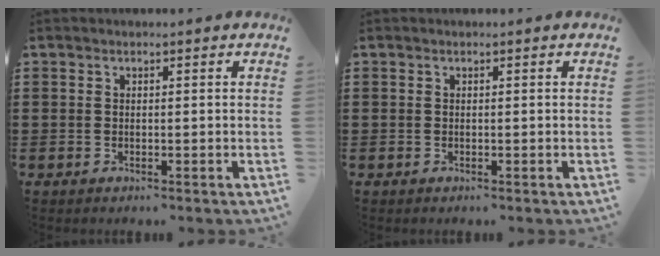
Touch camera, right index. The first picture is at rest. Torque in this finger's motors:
{"motor_torque": [-0.01, 0.00, 0.00, -0.01]}